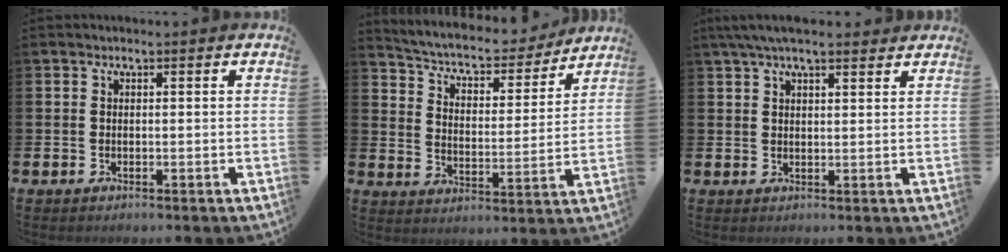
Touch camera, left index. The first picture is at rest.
{"total": 5.5, "force": [5.1, 1.7, 1.4], "torque": [-0.050, -0.044, 0.079]}
{"total": 4.8, "force": [4.0, 1.2, 2.5], "torque": [-0.053, -0.005, 0.073]}